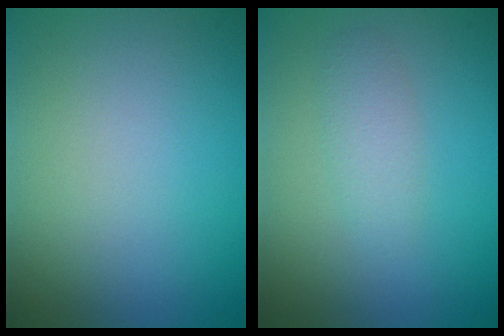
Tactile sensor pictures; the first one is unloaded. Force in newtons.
{"total": 1.6, "press": 1.6, "slide": 0.1}